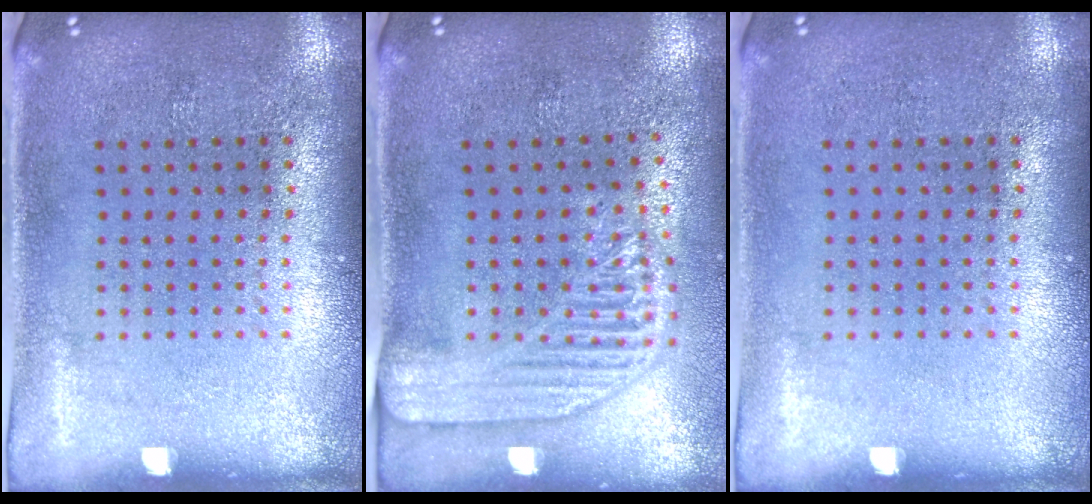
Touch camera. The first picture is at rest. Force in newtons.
{"total": 2.2, "press": 1.9, "slide": 1.2}
{"total": 0.0}